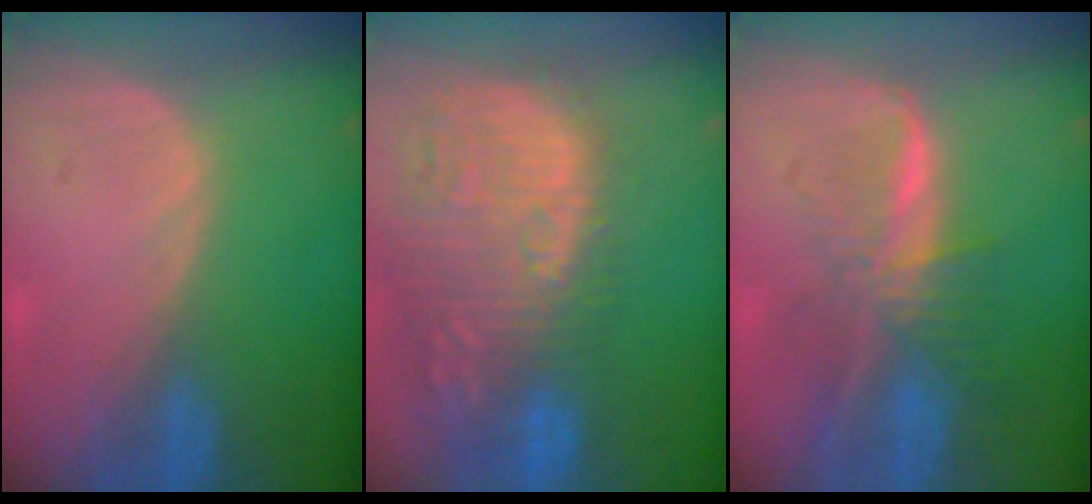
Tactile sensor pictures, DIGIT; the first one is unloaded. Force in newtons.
{"total": 15.0, "press": 12.8, "slide": 7.8}
{"total": 8.0, "press": 6.7, "slide": 4.3}